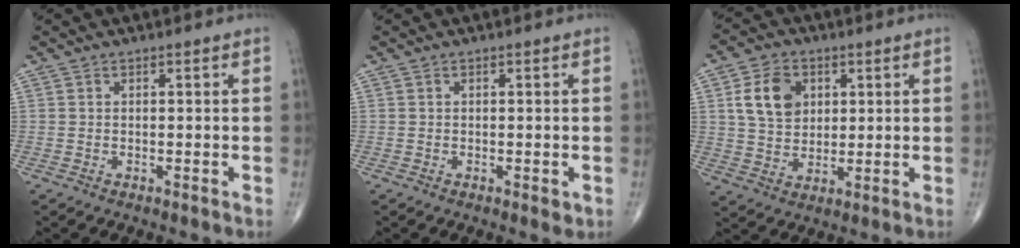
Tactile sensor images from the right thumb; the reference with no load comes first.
{"total": 1.2, "force": [-0.3, 0.5, 1.0], "torque": [-0.009, -0.002, -0.004]}
{"total": 9.4, "force": [2.8, 7.0, 5.6], "torque": [-0.080, -0.007, 0.054]}